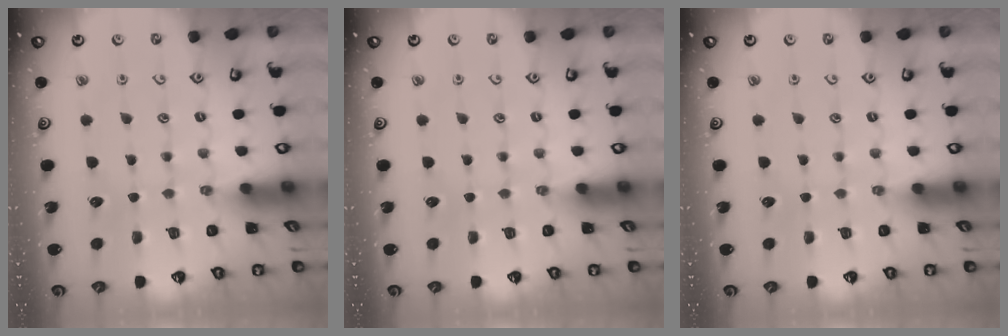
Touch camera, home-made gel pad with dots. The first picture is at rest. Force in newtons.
{"total": 0.0}
{"total": 0.0}